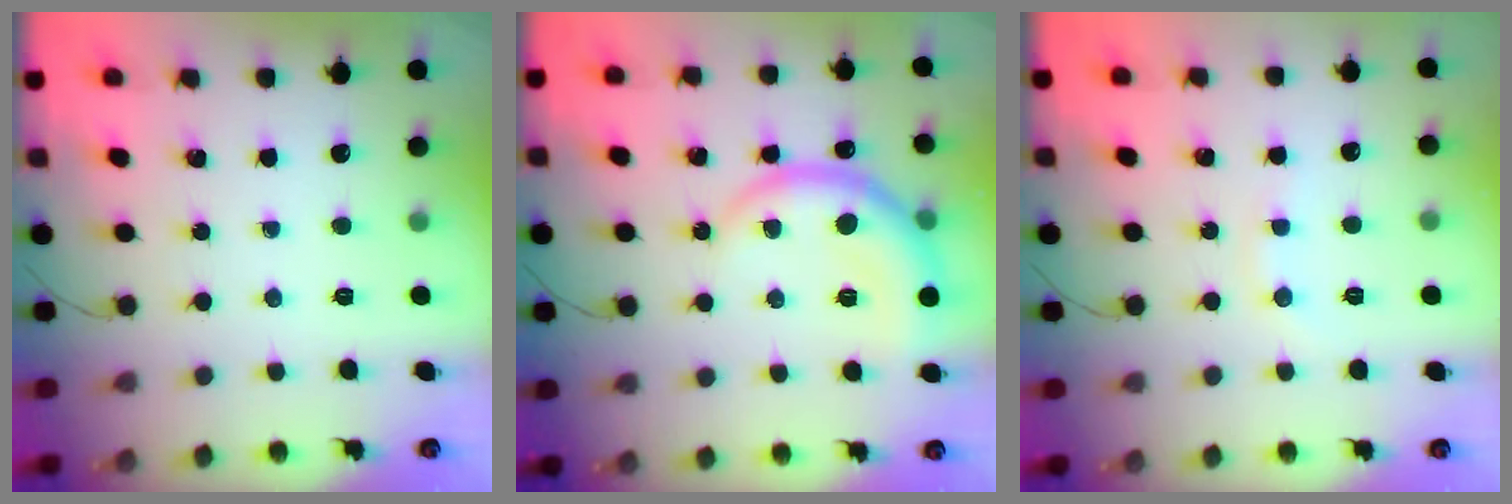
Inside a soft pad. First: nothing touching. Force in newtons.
{"total": 11.8, "press": 11.7, "slide": 0.6}
{"total": 4.8, "press": 4.7, "slide": 1.3}